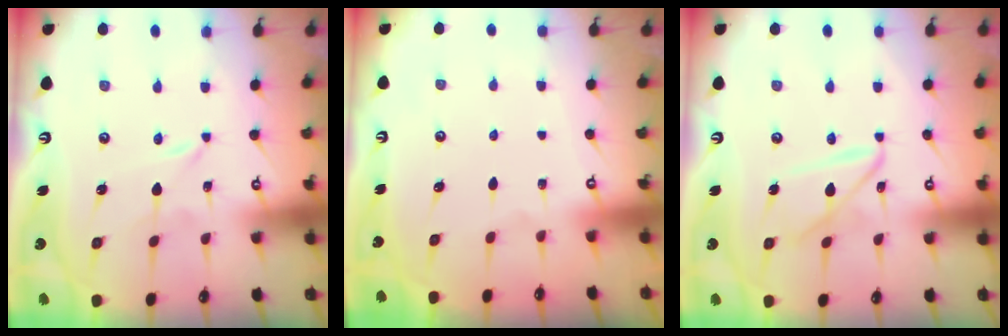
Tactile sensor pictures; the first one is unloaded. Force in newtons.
{"total": 0.0}
{"total": 9.3, "press": 9.2, "slide": 0.8}